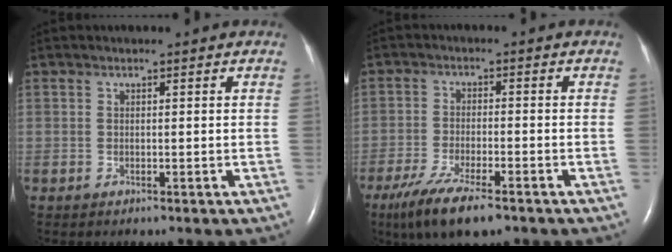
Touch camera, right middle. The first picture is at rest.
{"total": 9.8, "force": [-6.8, 2.0, 6.8], "torque": [-0.127, -0.023, -0.111]}